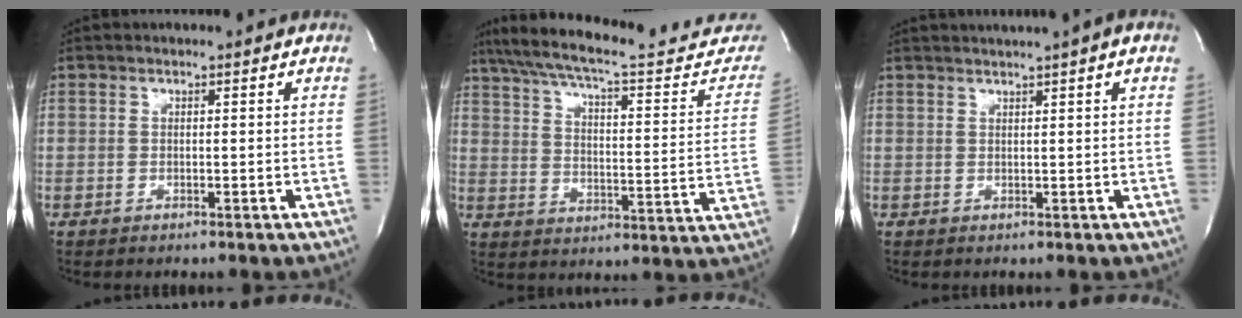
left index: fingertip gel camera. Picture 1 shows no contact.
{"total": 27.2, "force": [23.7, 4.3, 12.7], "torque": [-0.195, -0.029, 0.308]}
{"total": 4.8, "force": [3.5, -0.7, 3.2], "torque": [-0.052, 0.024, 0.051]}